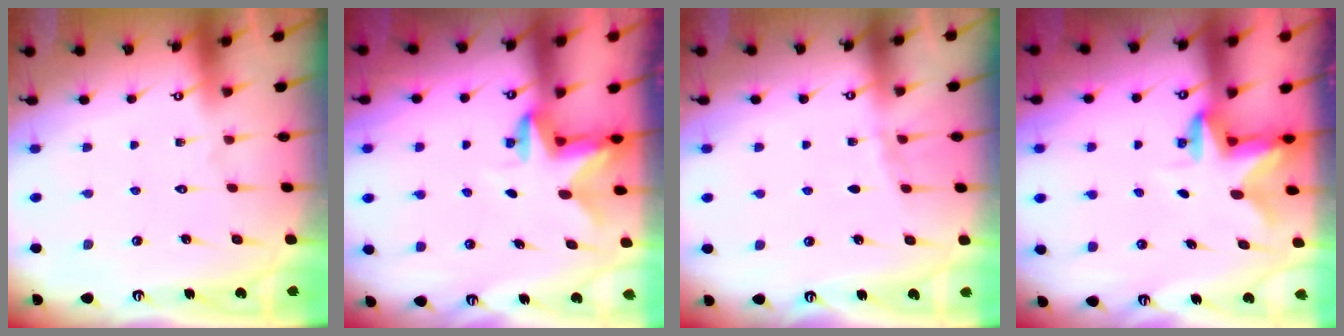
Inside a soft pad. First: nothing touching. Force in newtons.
{"total": 2.8, "press": 2.8, "slide": 0.5}
{"total": 2.1, "press": 2.0, "slide": 0.3}
{"total": 2.5, "press": 2.4, "slide": 0.6}